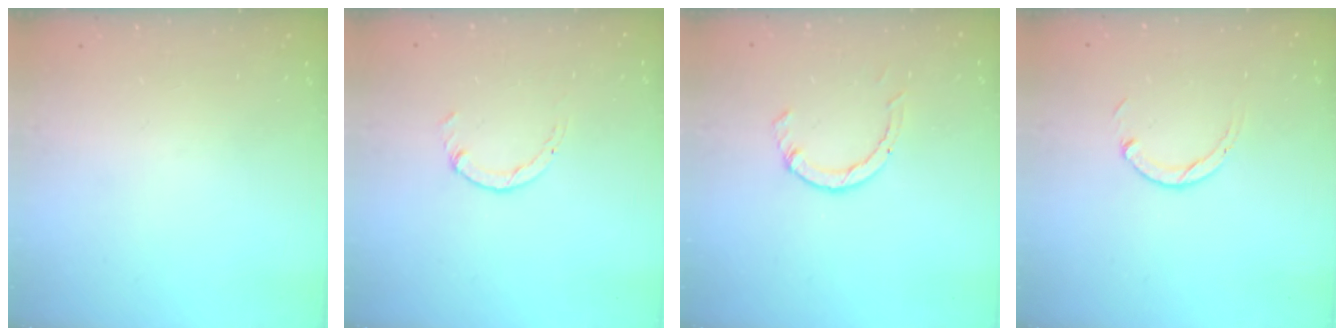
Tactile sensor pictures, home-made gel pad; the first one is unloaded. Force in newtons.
{"total": 0.7, "press": 0.7, "slide": 0.2}
{"total": 2.3, "press": 2.3, "slide": 0.3}
{"total": 3.0, "press": 2.9, "slide": 0.4}